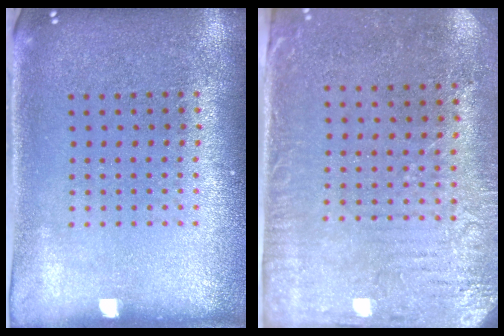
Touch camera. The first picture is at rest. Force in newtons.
{"total": 3.2, "press": 2.5, "slide": 2.0}